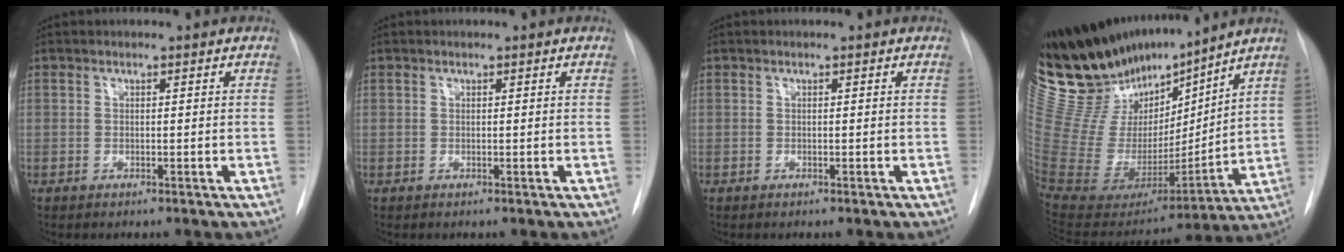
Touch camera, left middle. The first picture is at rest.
{"total": 0.0}
{"total": 0.0}
{"total": 25.0, "force": [21.5, 6.6, 11.0], "torque": [-0.189, -0.015, 0.391]}